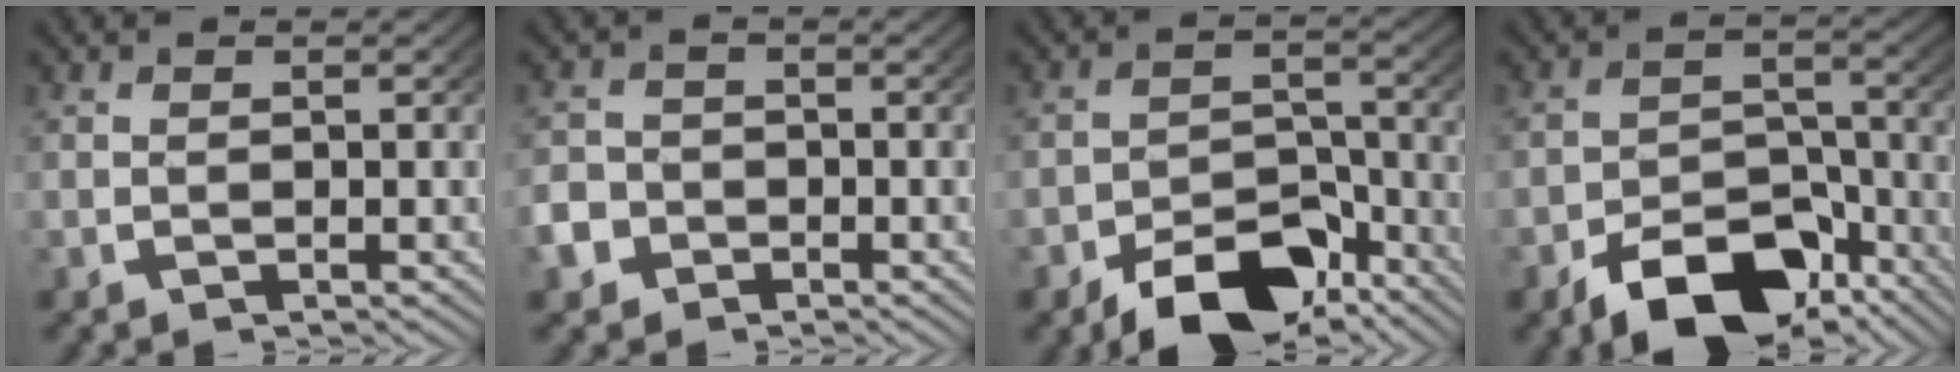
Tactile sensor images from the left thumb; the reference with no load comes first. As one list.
[{"total": 3.4, "force": [-1.7, 2.9, 0.7], "torque": [-0.021, -0.011, -0.029]}, {"total": 7.9, "force": [-5.3, 4.0, 4.3], "torque": [-0.065, -0.030, -0.080]}, {"total": 9.2, "force": [-6.1, 4.8, 4.9], "torque": [-0.079, -0.034, -0.088]}]